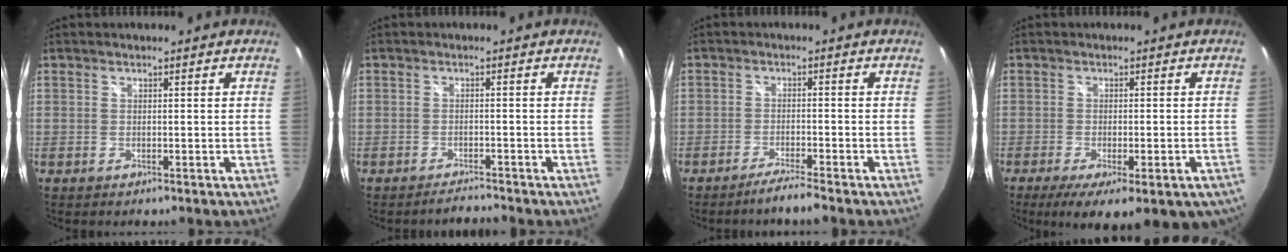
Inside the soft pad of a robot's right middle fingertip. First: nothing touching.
{"total": 2.2, "force": [-2.2, -0.1, 0.1], "torque": [-0.011, -0.004, -0.039]}
{"total": 3.3, "force": [-3.0, -0.4, 1.5], "torque": [-0.048, -0.004, -0.057]}
{"total": 14.1, "force": [-8.8, 5.1, 9.8], "torque": [-0.168, -0.044, -0.115]}